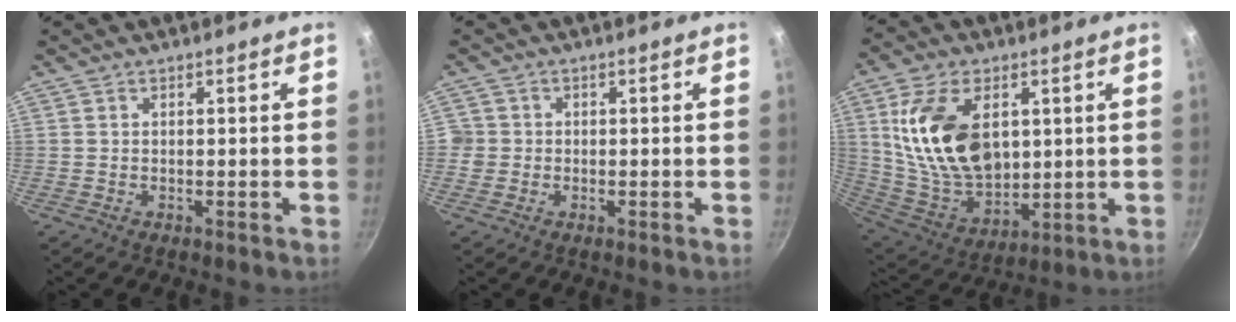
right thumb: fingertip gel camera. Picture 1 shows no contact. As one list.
[{"total": 2.4, "force": [-0.4, 2.3, 0.4], "torque": [0.003, 0.009, -0.009]}, {"total": 20.4, "force": [4.6, 12.9, 15.1], "torque": [-0.253, -0.028, 0.102]}]